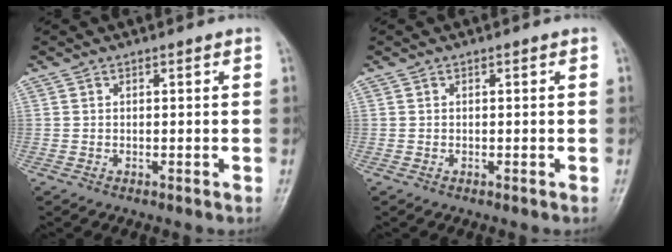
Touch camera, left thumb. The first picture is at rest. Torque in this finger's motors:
{"motor_torque": [-0.01, 0.01, -0.05, -0.03, 0.00]}